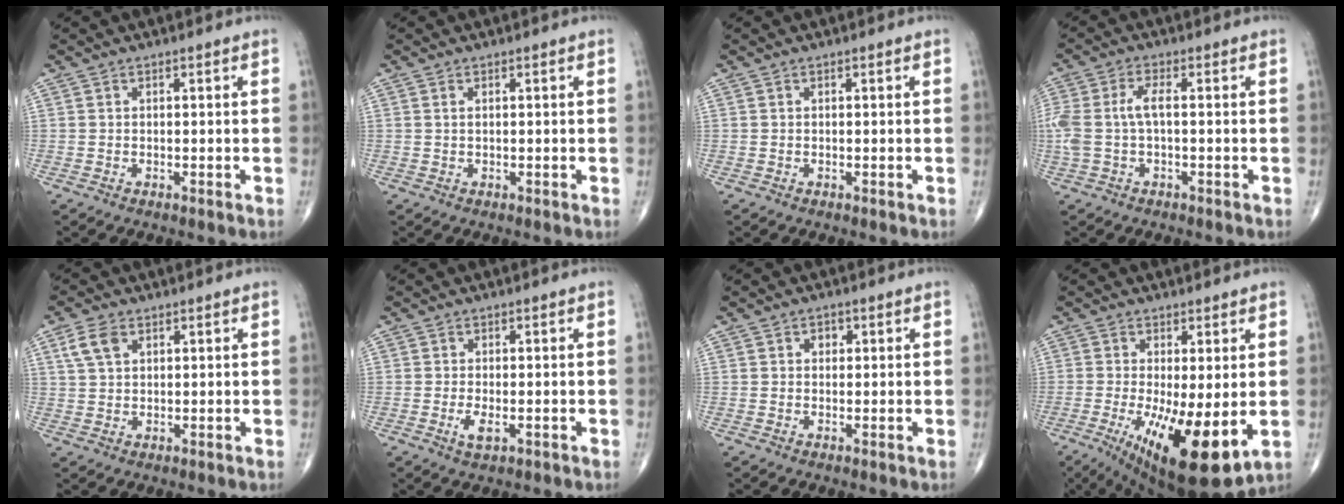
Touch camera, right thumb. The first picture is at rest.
{"total": 0.6, "force": [0.3, 0.2, 0.5], "torque": [-0.013, 0.004, 0.006]}
{"total": 0.0}
{"total": 6.3, "force": [-0.1, 2.6, 5.7], "torque": [-0.157, 0.019, 0.000]}
{"total": 4.7, "force": [2.1, 2.8, 3.1], "torque": [-0.060, 0.002, 0.045]}
{"total": 2.7, "force": [-0.8, 1.1, 2.3], "torque": [-0.046, -0.005, -0.015]}
{"total": 1.6, "force": [0.5, 1.3, 0.8], "torque": [0.001, 0.001, 0.002]}
{"total": 15.4, "force": [-3.4, 4.7, 14.2], "torque": [-0.227, -0.030, -0.037]}